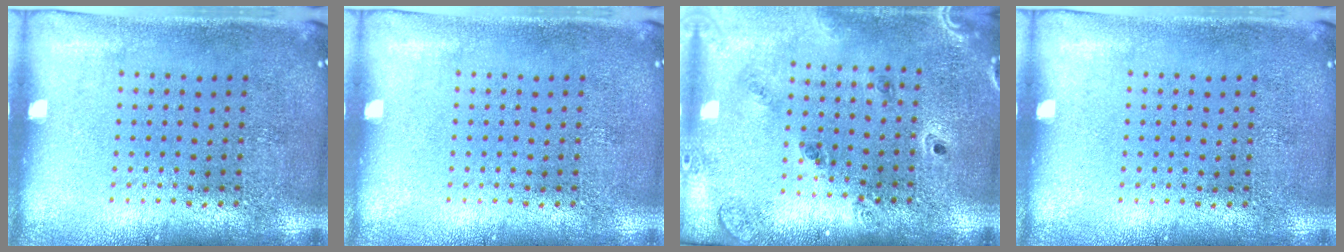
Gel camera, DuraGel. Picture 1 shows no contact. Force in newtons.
{"total": 0.0}
{"total": 1.4, "press": 1.3, "slide": 0.3}
{"total": 0.0}